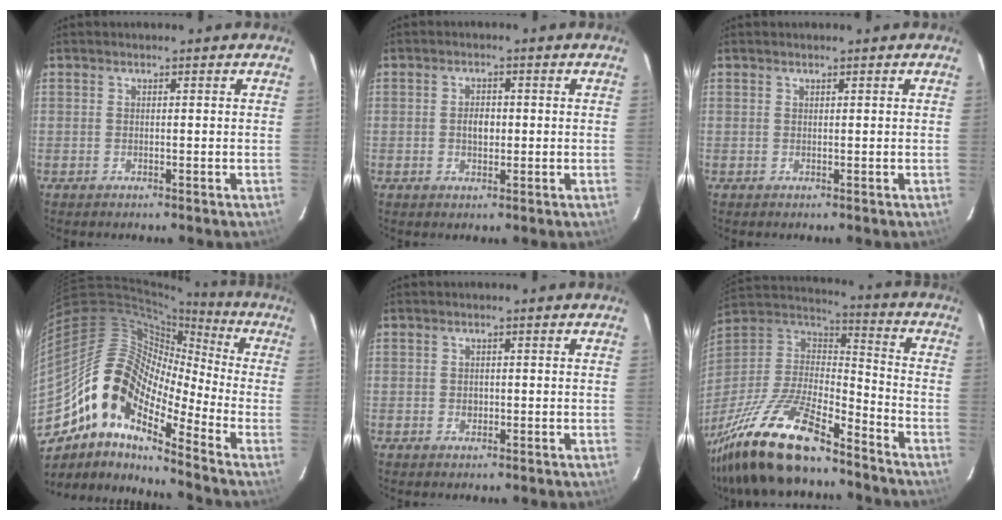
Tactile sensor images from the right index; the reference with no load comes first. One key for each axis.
{"total": 2.9, "fx": -0.1, "fy": 1.9, "fz": 2.2, "tx": -0.038, "ty": 0.005, "tz": -0.003}
{"total": 0.0}
{"total": 16.8, "fx": -9.6, "fy": 6.2, "fz": 12.2, "tx": -0.199, "ty": -0.002, "tz": -0.198}
{"total": 1.1, "fx": -0.1, "fy": 1.0, "fz": 0.3, "tx": -0.003, "ty": 0.000, "tz": 0.000}
{"total": 24.9, "fx": -18.2, "fy": 7.0, "fz": 15.6, "tx": -0.326, "ty": -0.040, "tz": -0.321}